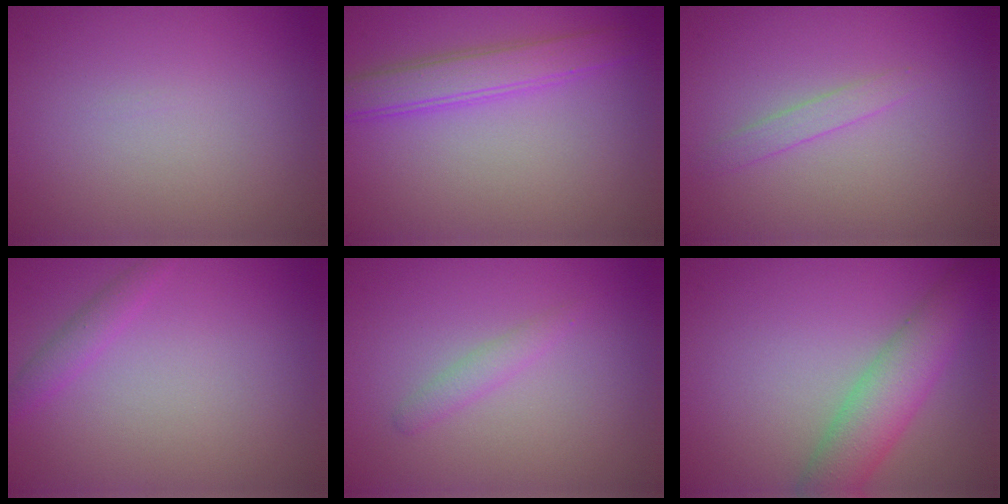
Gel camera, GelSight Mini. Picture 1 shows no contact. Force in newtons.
{"total": 2.4, "press": 2.4, "slide": 0.2}
{"total": 1.2, "press": 1.2, "slide": 0.1}
{"total": 1.3, "press": 1.3, "slide": 0.1}
{"total": 1.2, "press": 1.2, "slide": 0.0}
{"total": 5.0, "press": 5.0, "slide": 0.1}